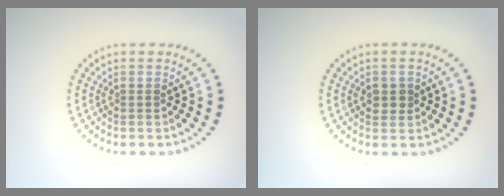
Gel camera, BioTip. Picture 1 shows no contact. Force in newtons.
{"total": 1.6, "press": 1.6, "slide": 0.3}